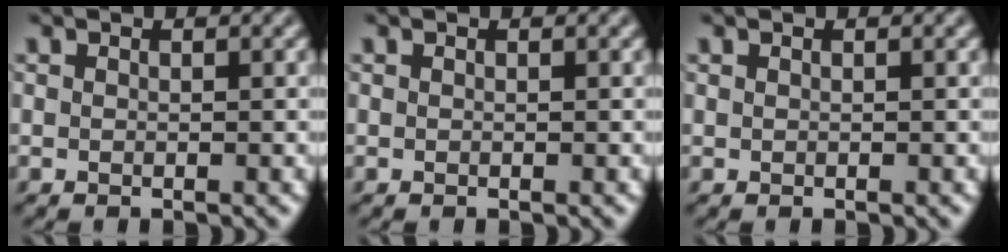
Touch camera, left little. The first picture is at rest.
{"total": 0.0}
{"total": 0.0}